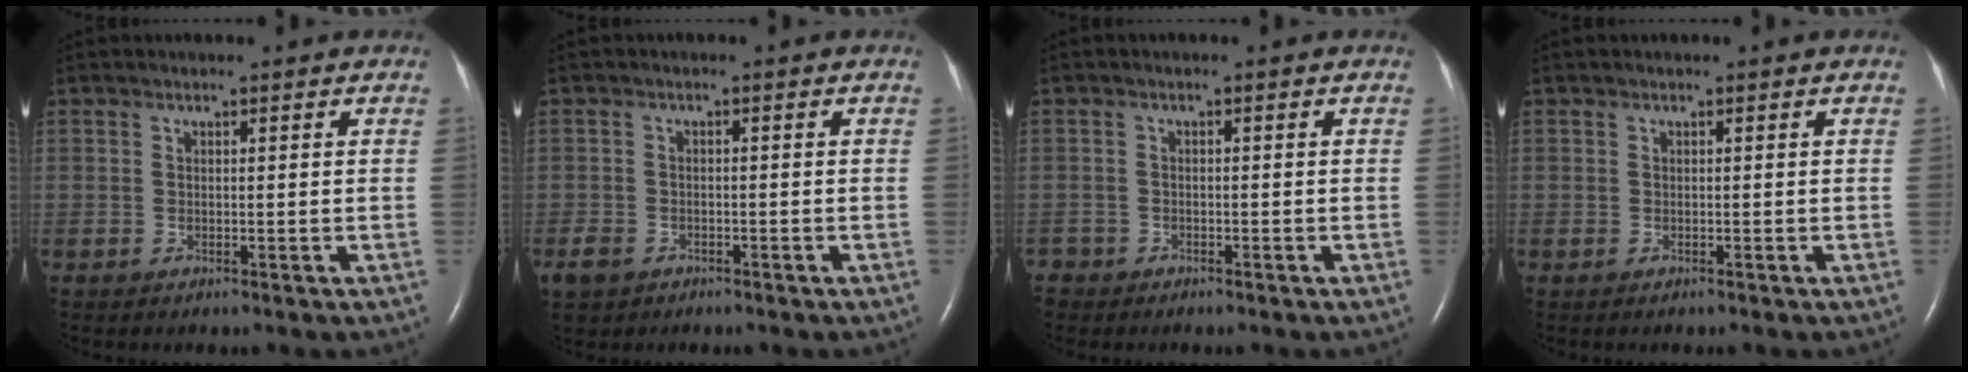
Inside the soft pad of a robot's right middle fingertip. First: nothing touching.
{"total": 3.7, "force": [-2.5, 2.5, 1.1], "torque": [-0.027, 0.000, -0.041]}
{"total": 2.5, "force": [-2.1, 1.4, -0.3], "torque": [-0.003, 0.003, -0.041]}
{"total": 0.0}